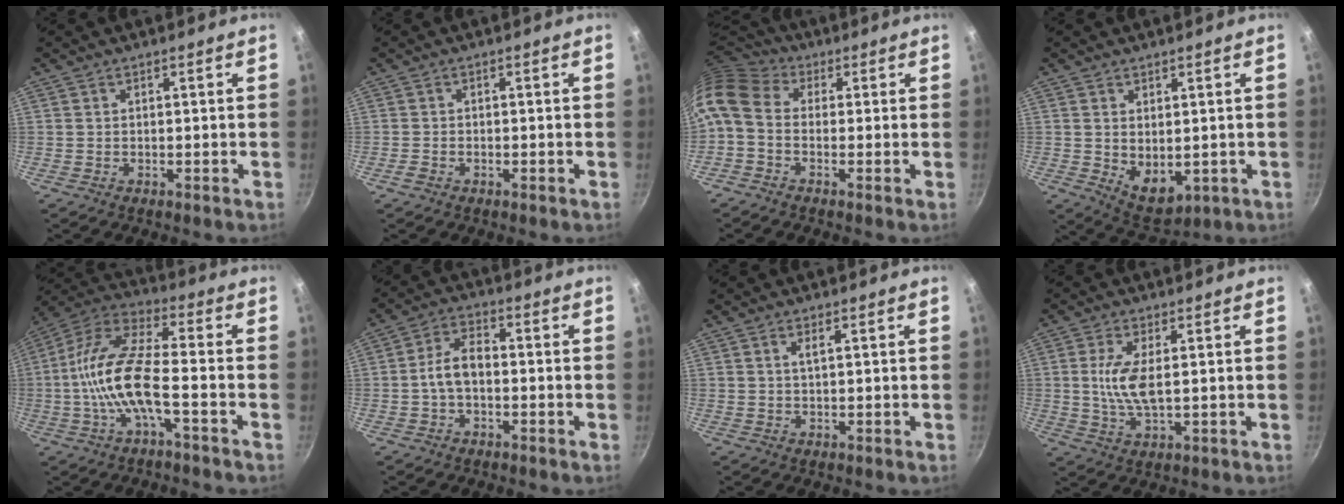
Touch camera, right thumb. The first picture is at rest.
{"total": 1.2, "force": [-0.8, 0.7, 0.5], "torque": [-0.018, 0.006, -0.019]}
{"total": 10.5, "force": [-0.2, 7.8, 7.0], "torque": [-0.147, 0.033, -0.022]}
{"total": 6.8, "force": [0.2, 4.3, 5.2], "torque": [-0.066, -0.020, 0.022]}
{"total": 14.1, "force": [-3.6, 4.7, 12.8], "torque": [-0.259, 0.041, -0.085]}
{"total": 6.2, "force": [-1.0, 3.6, 5.0], "torque": [-0.088, 0.030, -0.026]}
{"total": 1.6, "force": [0.6, 0.4, 1.4], "torque": [-0.027, 0.001, 0.012]}
{"total": 7.3, "force": [0.8, 2.6, 6.8], "torque": [-0.142, -0.004, 0.016]}